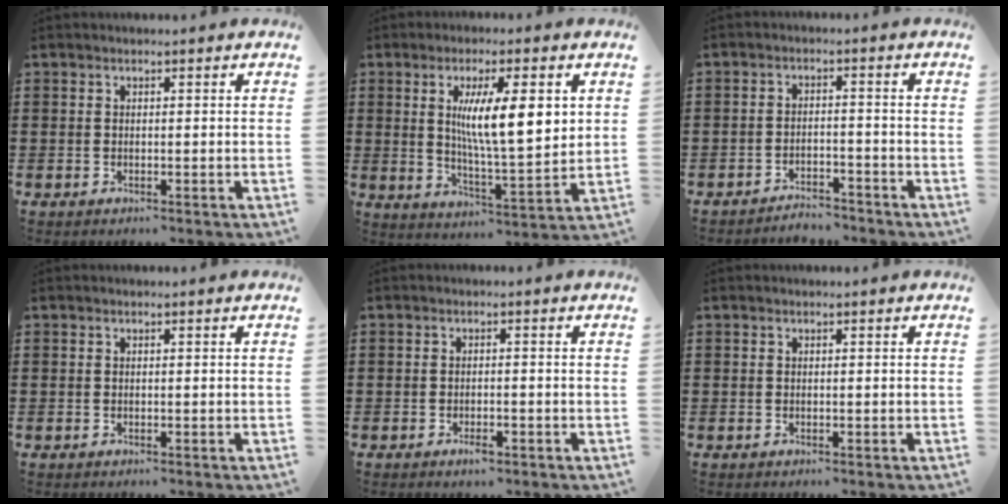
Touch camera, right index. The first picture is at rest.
{"total": 11.1, "force": [3.1, 2.8, 10.3], "torque": [-0.184, 0.000, 0.048]}
{"total": 3.1, "force": [-3.1, 0.3, 0.2], "torque": [-0.011, 0.002, -0.065]}
{"total": 0.0}
{"total": 1.6, "force": [-0.9, 0.5, 1.2], "torque": [-0.023, -0.003, -0.016]}
{"total": 0.0}